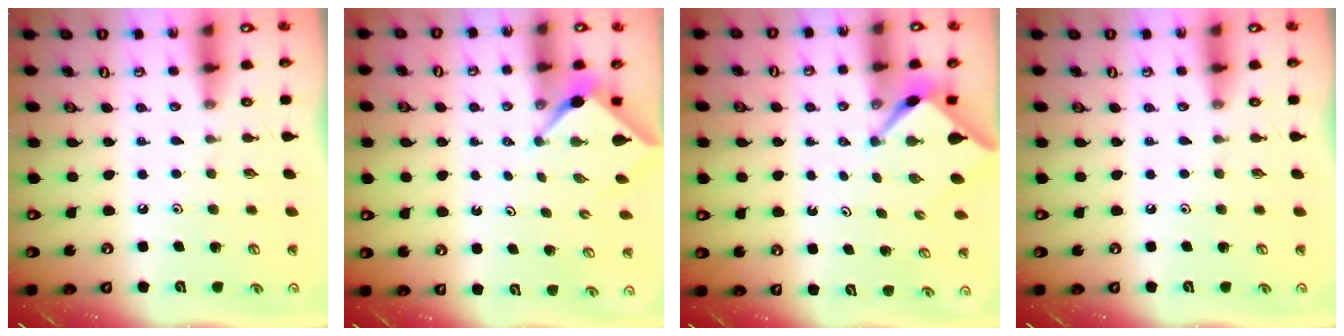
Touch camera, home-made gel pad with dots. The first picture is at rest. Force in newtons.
{"total": 2.4, "press": 2.3, "slide": 0.3}
{"total": 2.5, "press": 2.5, "slide": 0.3}
{"total": 0.0}